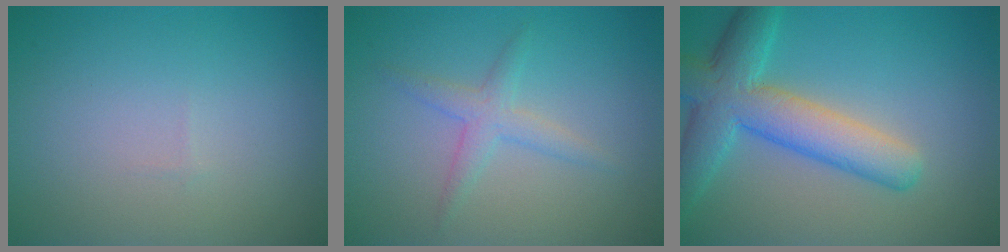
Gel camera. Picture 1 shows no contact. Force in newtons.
{"total": 2.1, "press": 2.1, "slide": 0.1}
{"total": 7.0, "press": 7.0, "slide": 0.3}